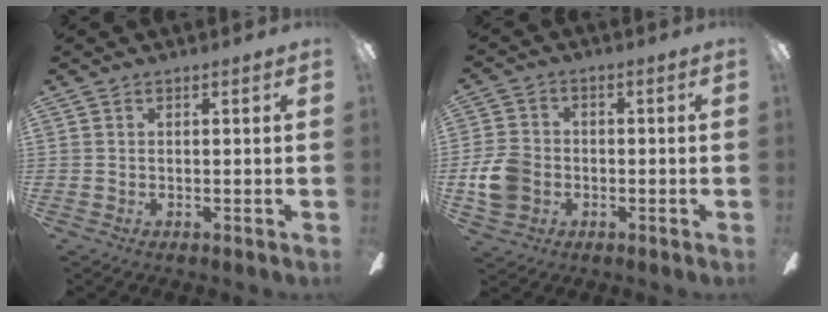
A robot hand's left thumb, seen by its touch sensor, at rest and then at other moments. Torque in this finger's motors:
{"motor_torque": [-0.06, 0.17, -0.01, 0.04, 0.01]}